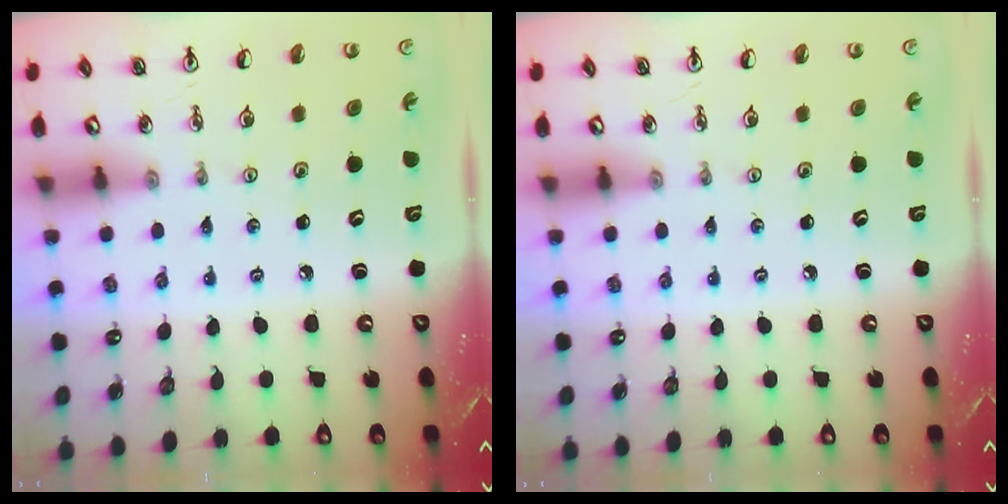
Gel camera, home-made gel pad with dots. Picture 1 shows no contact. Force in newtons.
{"total": 0.0}